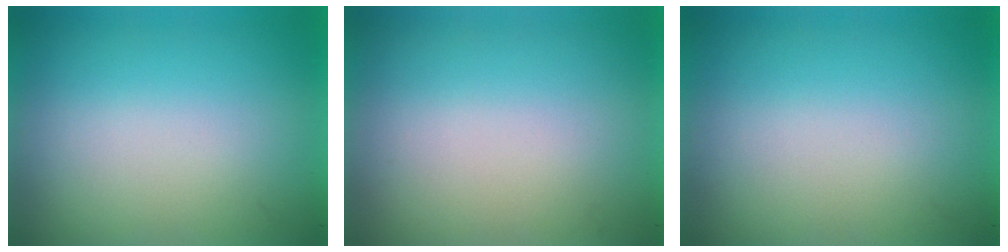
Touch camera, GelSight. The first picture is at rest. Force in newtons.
{"total": 0.0}
{"total": 0.0}